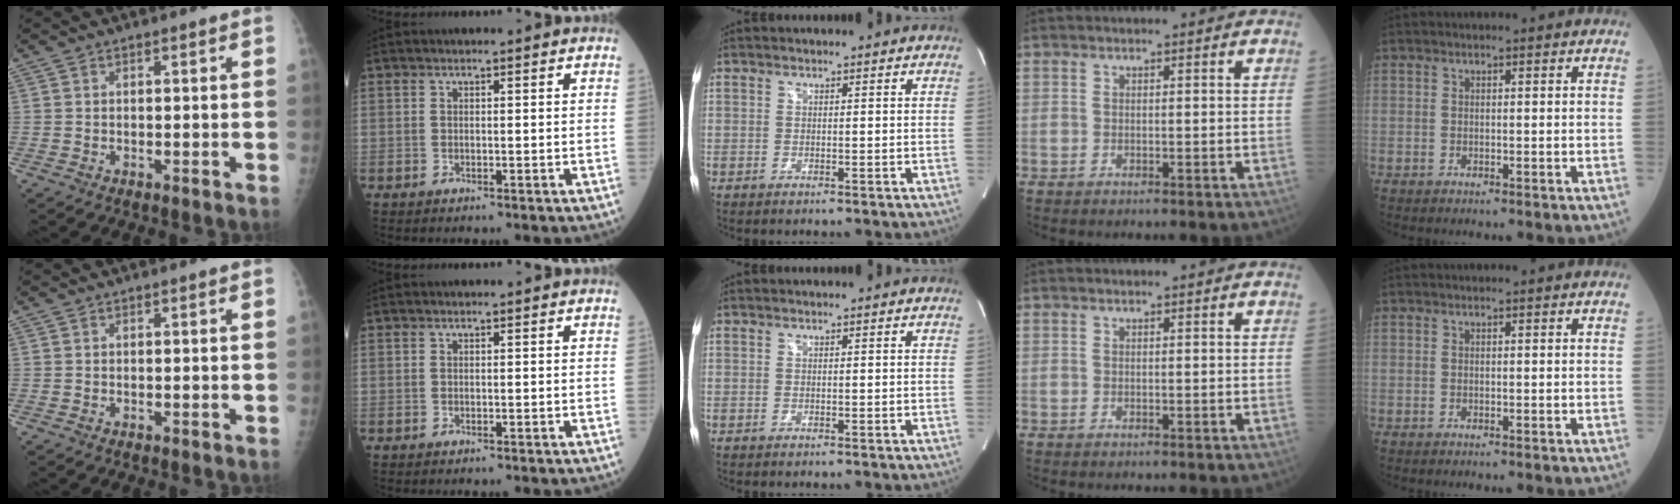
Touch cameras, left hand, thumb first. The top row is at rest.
{}